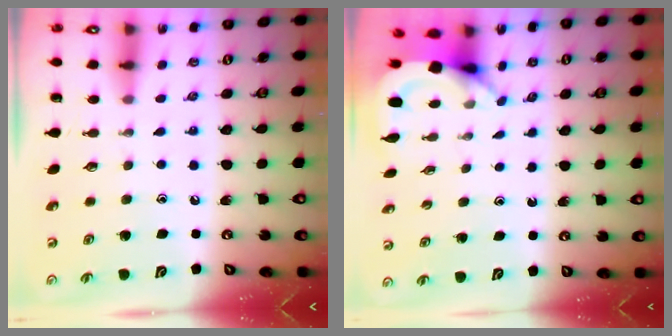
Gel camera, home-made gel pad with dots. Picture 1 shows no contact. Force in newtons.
{"total": 3.9, "press": 3.9, "slide": 0.3}